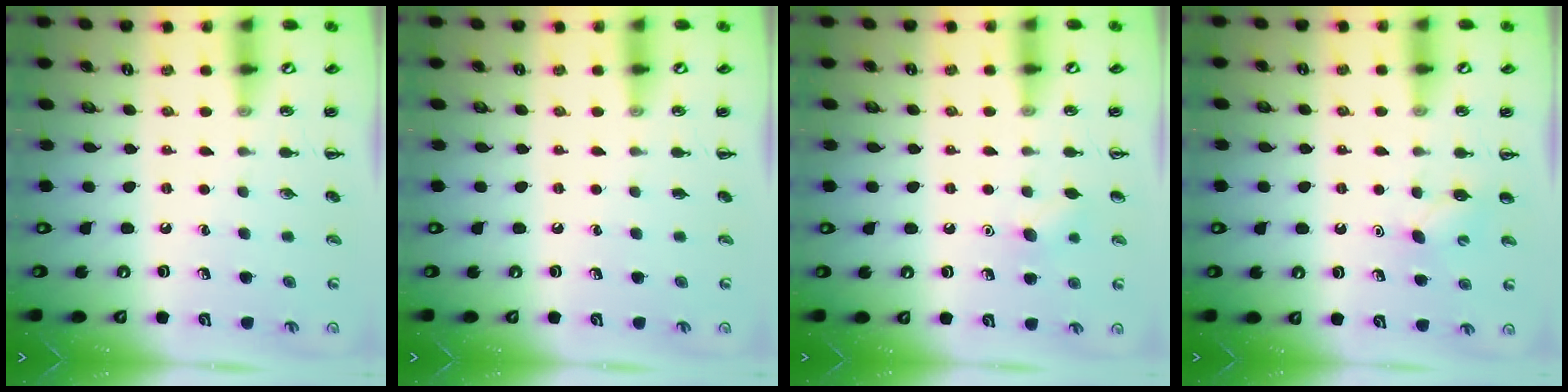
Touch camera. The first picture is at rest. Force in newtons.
{"total": 0.0}
{"total": 6.1, "press": 5.9, "slide": 1.7}
{"total": 3.0, "press": 2.9, "slide": 0.7}